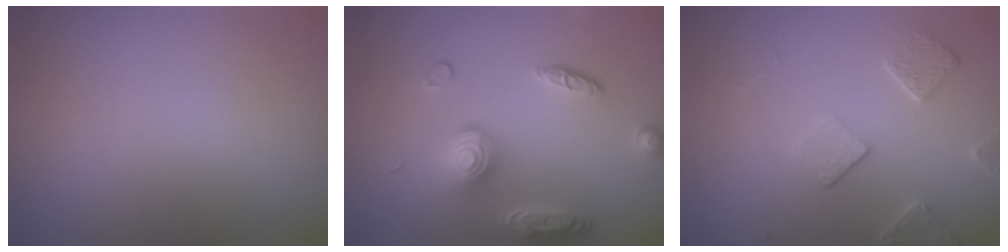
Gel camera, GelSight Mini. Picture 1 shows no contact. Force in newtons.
{"total": 4.9, "press": 3.7, "slide": 3.2}
{"total": 2.9, "press": 2.8, "slide": 0.9}